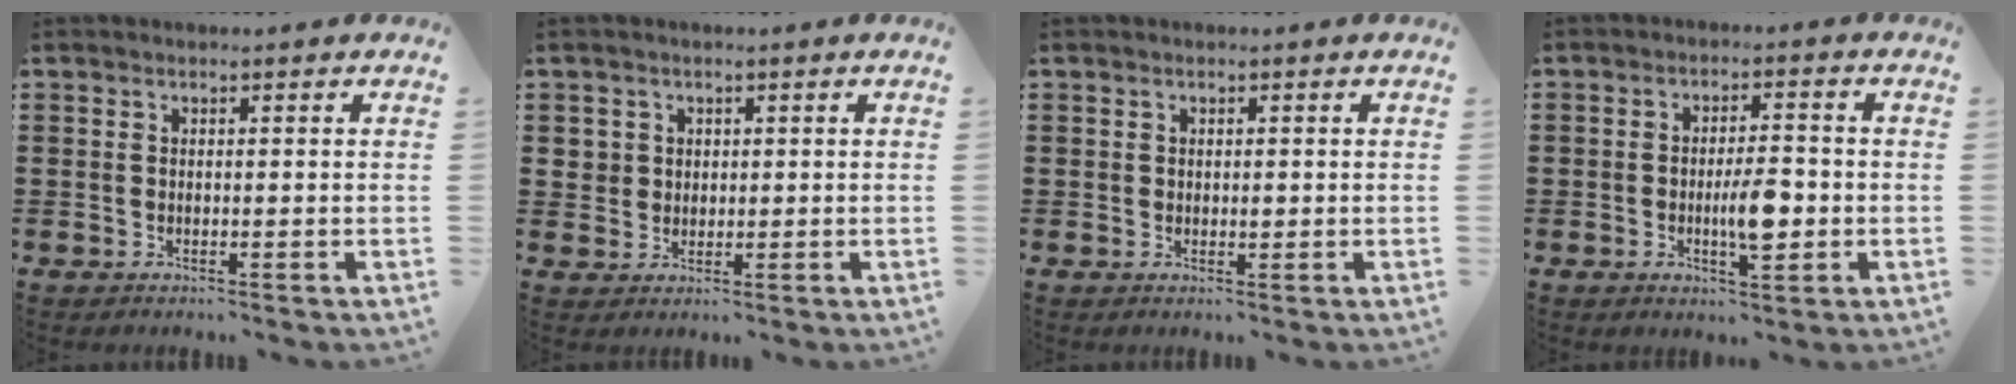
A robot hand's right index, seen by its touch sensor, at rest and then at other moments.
{"total": 2.6, "force": [0.9, 2.4, 0.5], "torque": [-0.021, 0.010, 0.015]}
{"total": 0.9, "force": [0.2, 0.6, 0.6], "torque": [-0.011, 0.005, 0.004]}
{"total": 5.8, "force": [-1.1, 2.0, 5.3], "torque": [-0.090, -0.002, -0.022]}